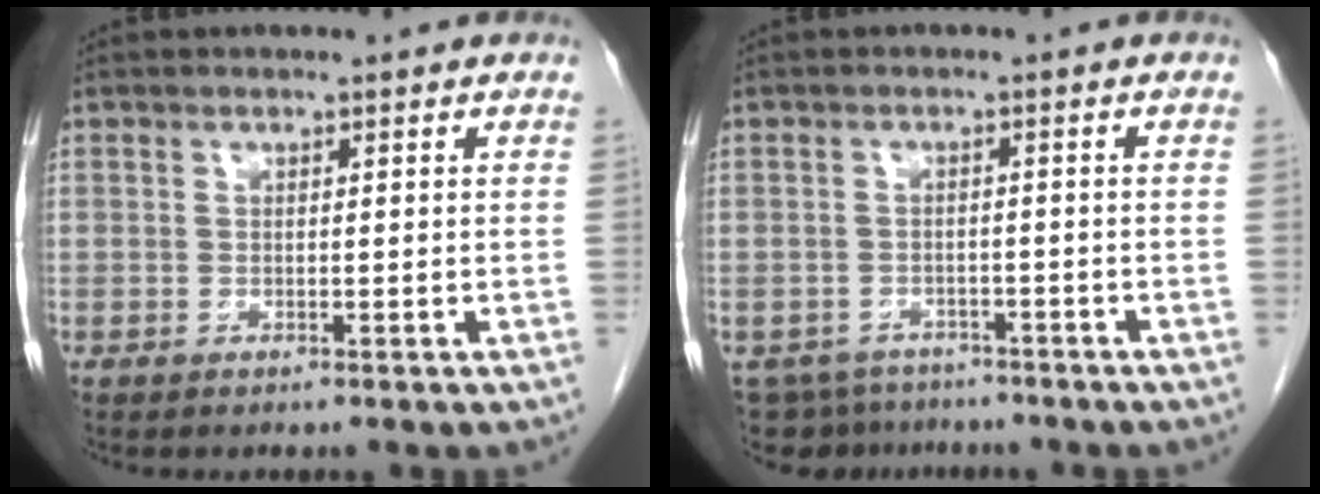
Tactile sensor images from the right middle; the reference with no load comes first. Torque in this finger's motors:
{"motor_torque": [0.04, -0.03, -0.11, 0.00]}